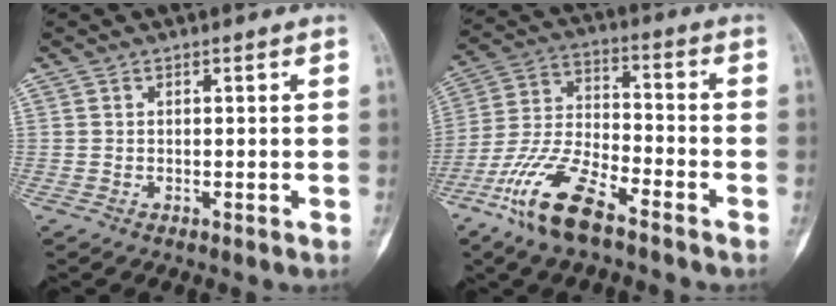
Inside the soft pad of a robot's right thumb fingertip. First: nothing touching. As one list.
[{"total": 14.2, "force": [-9.1, 4.8, 9.8], "torque": [-0.209, 0.043, -0.181]}]